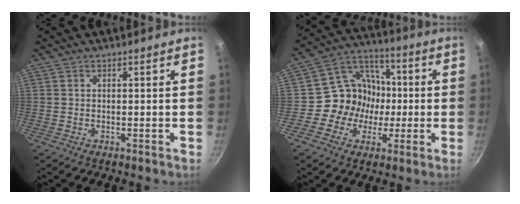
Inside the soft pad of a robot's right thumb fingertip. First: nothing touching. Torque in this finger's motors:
{"motor_torque": [0.50, 0.34, 0.58, -0.32, 0.01]}